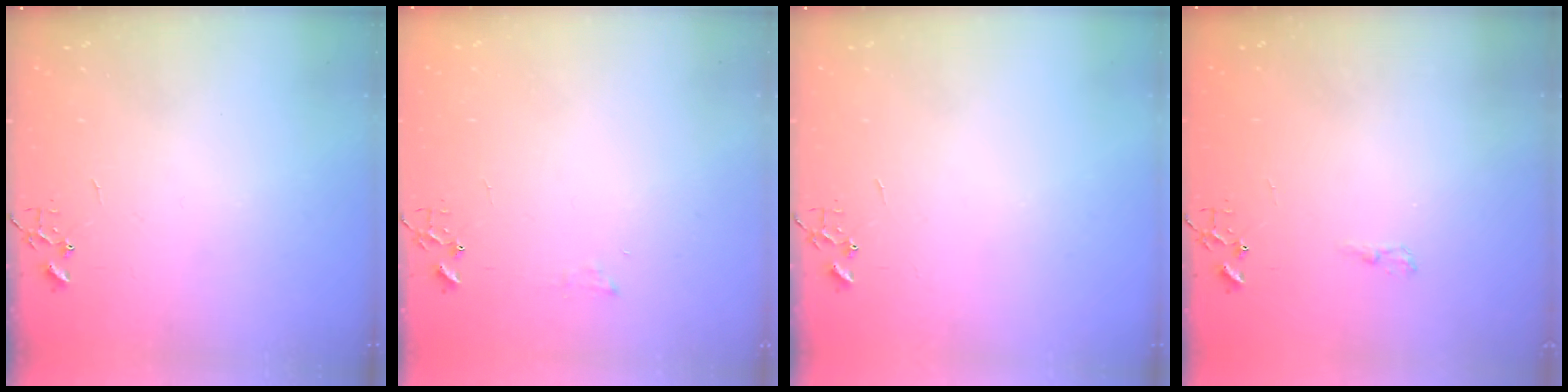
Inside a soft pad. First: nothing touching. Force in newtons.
{"total": 5.1, "press": 5.0, "slide": 0.6}
{"total": 0.0}
{"total": 4.7, "press": 4.7, "slide": 0.6}